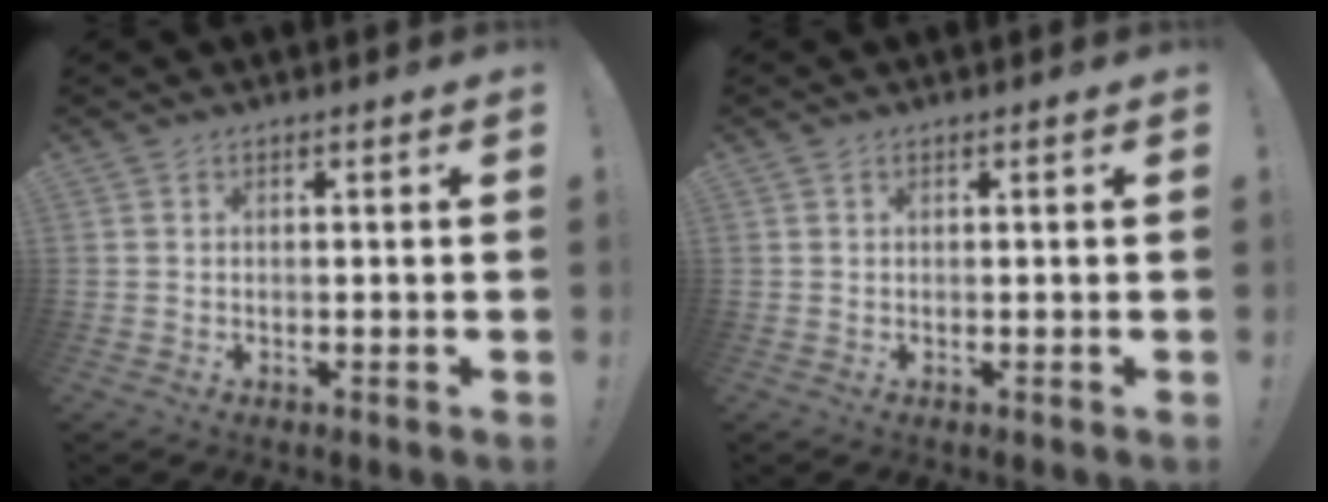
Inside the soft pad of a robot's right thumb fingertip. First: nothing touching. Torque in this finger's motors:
{"motor_torque": [0.04, -0.05, -0.22, 0.22, 0.04]}